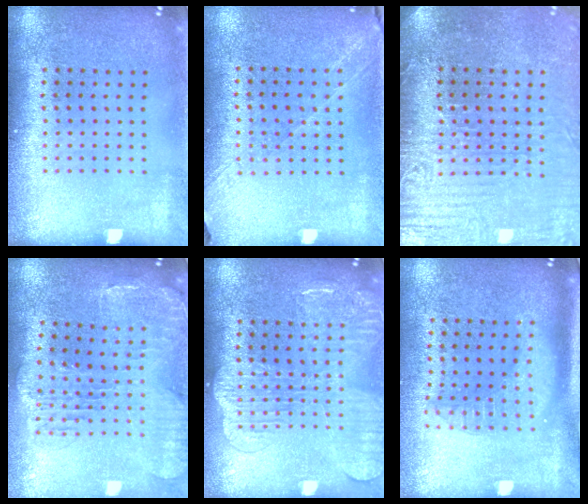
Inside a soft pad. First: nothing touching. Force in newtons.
{"total": 1.2, "press": 1.1, "slide": 0.6}
{"total": 4.0, "press": 3.7, "slide": 1.5}
{"total": 1.4, "press": 1.4, "slide": 0.4}
{"total": 3.7, "press": 3.6, "slide": 0.5}
{"total": 1.8, "press": 1.5, "slide": 1.0}